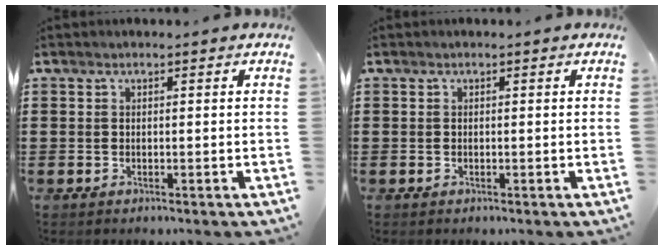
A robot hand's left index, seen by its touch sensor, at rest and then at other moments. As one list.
[{"total": 0.0}]